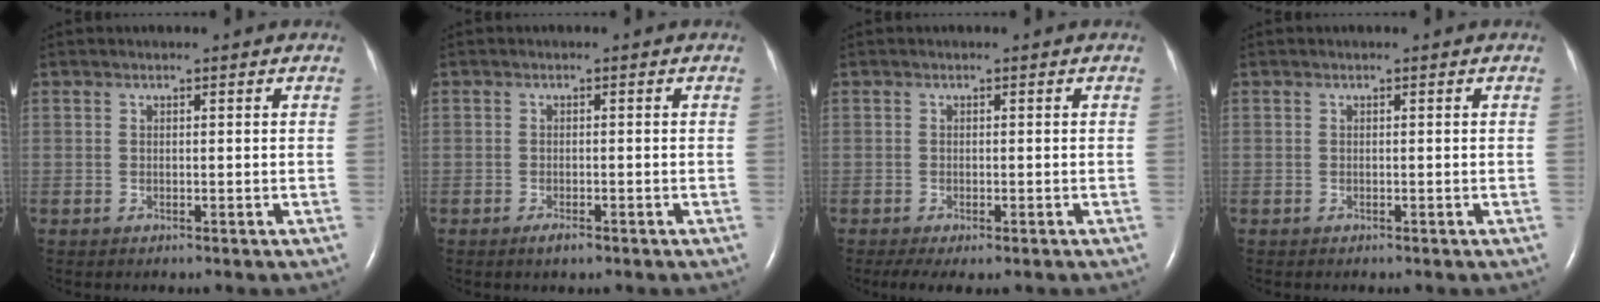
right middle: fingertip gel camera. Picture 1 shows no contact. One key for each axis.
{"total": 1.6, "fx": -1.1, "fy": 0.4, "fz": 1.1, "tx": -0.026, "ty": -0.003, "tz": -0.017}
{"total": 4.6, "fx": -3.2, "fy": 1.3, "fz": 3.1, "tx": -0.050, "ty": -0.014, "tz": -0.048}
{"total": 0.0}